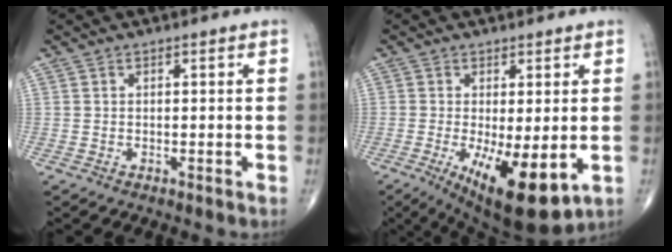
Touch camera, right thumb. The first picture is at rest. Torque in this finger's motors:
{"motor_torque": [-0.50, 1.14, 0.24, -0.17, 0.10]}